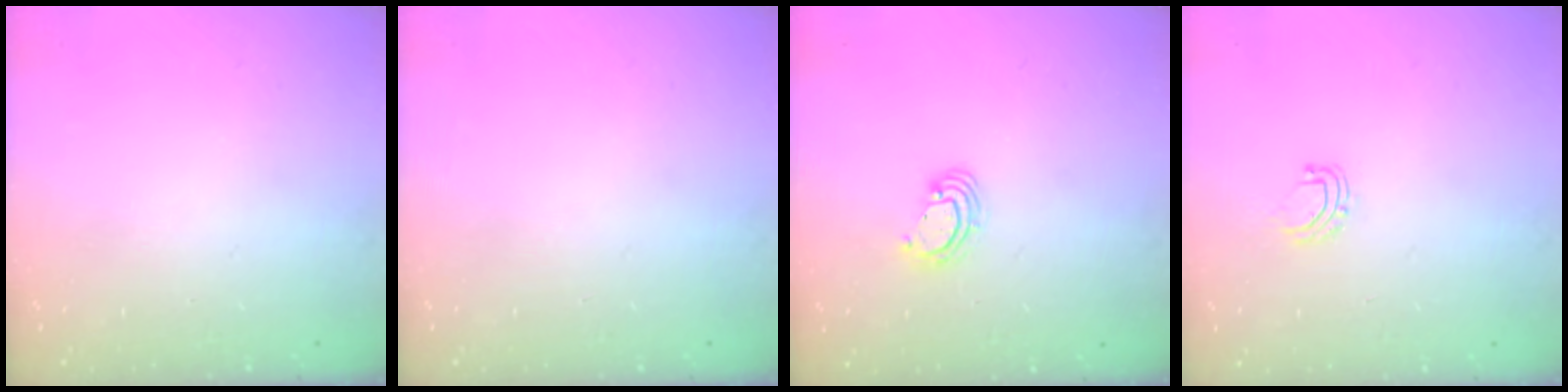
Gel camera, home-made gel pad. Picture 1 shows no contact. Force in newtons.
{"total": 0.0}
{"total": 3.5, "press": 3.5, "slide": 0.3}
{"total": 4.2, "press": 4.2, "slide": 0.2}